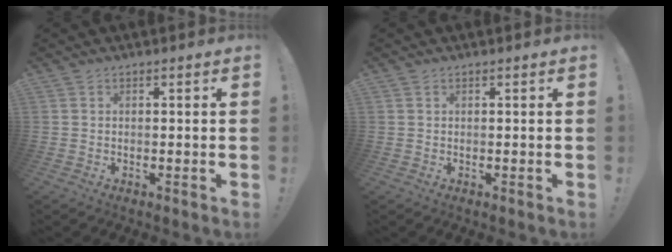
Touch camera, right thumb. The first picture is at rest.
{"total": 0.0}